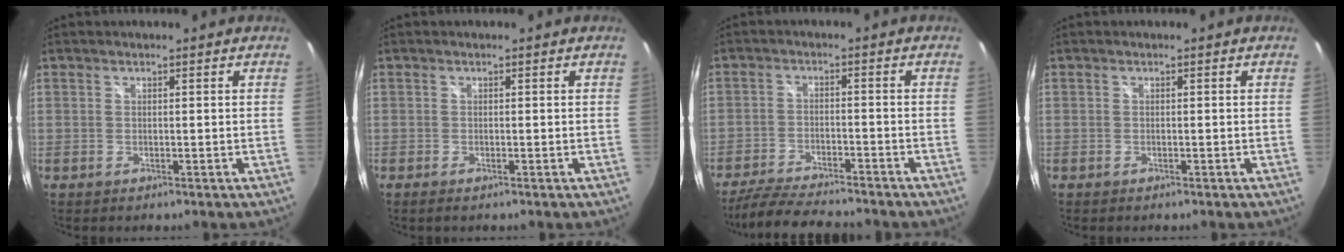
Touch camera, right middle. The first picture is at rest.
{"total": 0.8, "force": [-0.6, 0.1, 0.6], "torque": [-0.011, -0.003, -0.012]}
{"total": 12.0, "force": [-10.7, 2.2, 5.1], "torque": [-0.125, -0.017, -0.177]}
{"total": 0.6, "force": [-0.5, 0.2, 0.1], "torque": [-0.002, -0.003, -0.009]}